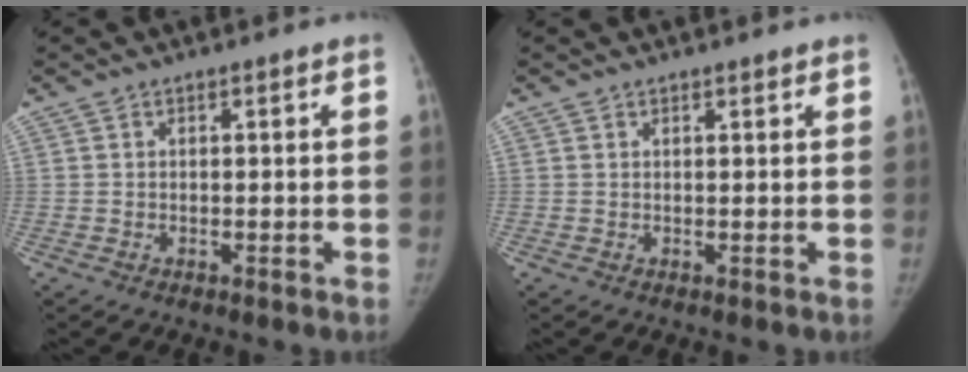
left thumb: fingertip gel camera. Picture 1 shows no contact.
{"total": 0.7, "force": [0.7, 0.2, 0.0], "torque": [0.002, -0.004, 0.010]}